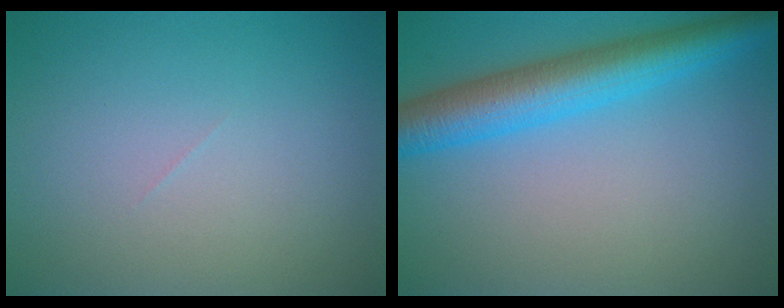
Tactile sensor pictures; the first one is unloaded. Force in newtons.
{"total": 6.5, "press": 6.5, "slide": 0.3}